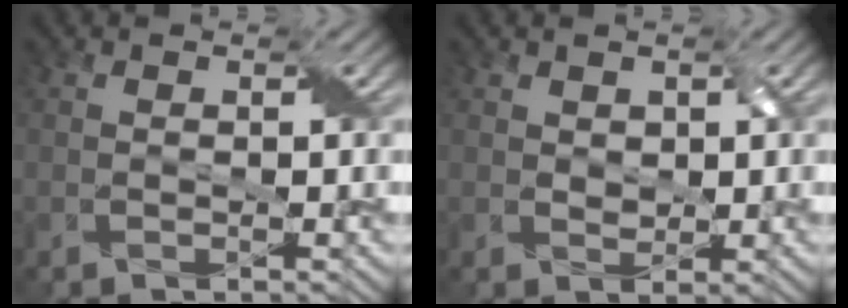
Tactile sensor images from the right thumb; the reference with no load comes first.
{"total": 1.4, "force": [0.7, 1.1, 0.4], "torque": [-0.013, -0.005, 0.015]}